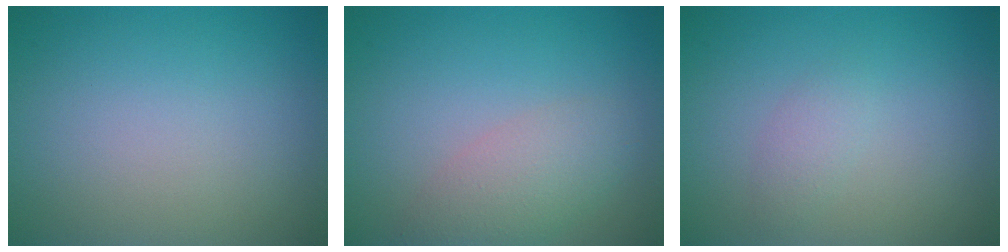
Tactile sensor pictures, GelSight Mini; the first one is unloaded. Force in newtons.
{"total": 3.3, "press": 3.3, "slide": 0.3}
{"total": 1.2, "press": 1.2, "slide": 0.1}